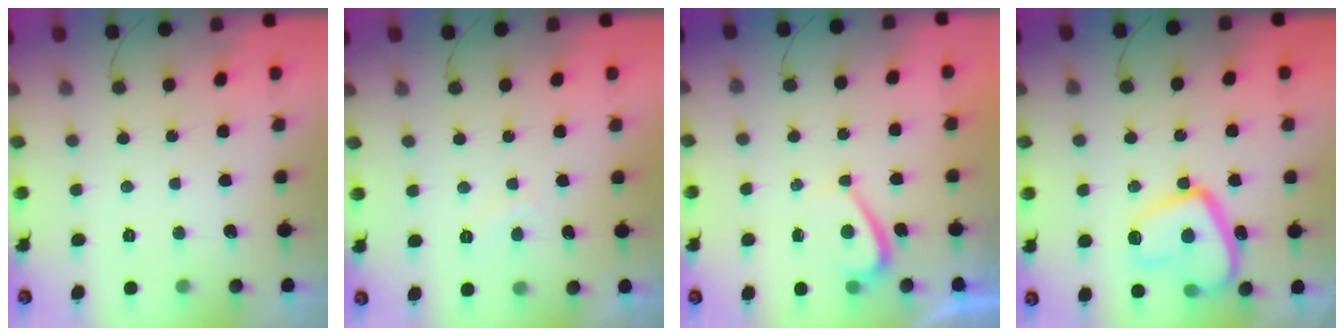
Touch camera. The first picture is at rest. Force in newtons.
{"total": 1.6, "press": 1.5, "slide": 0.6}
{"total": 1.0, "press": 0.9, "slide": 0.6}
{"total": 16.9, "press": 16.8, "slide": 1.8}